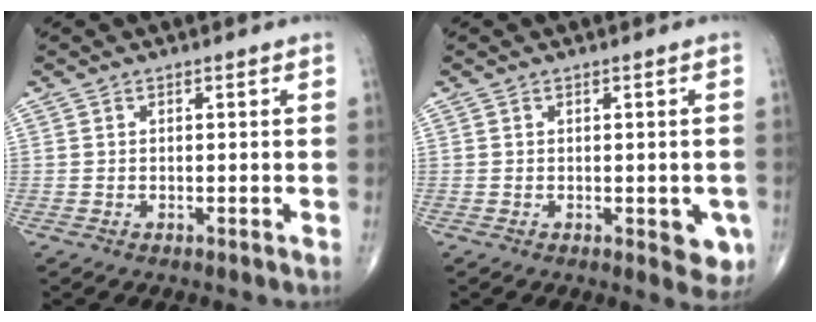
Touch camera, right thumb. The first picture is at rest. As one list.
[{"total": 4.7, "force": [-1.2, 2.3, 4.0], "torque": [-0.021, -0.004, -0.011]}]